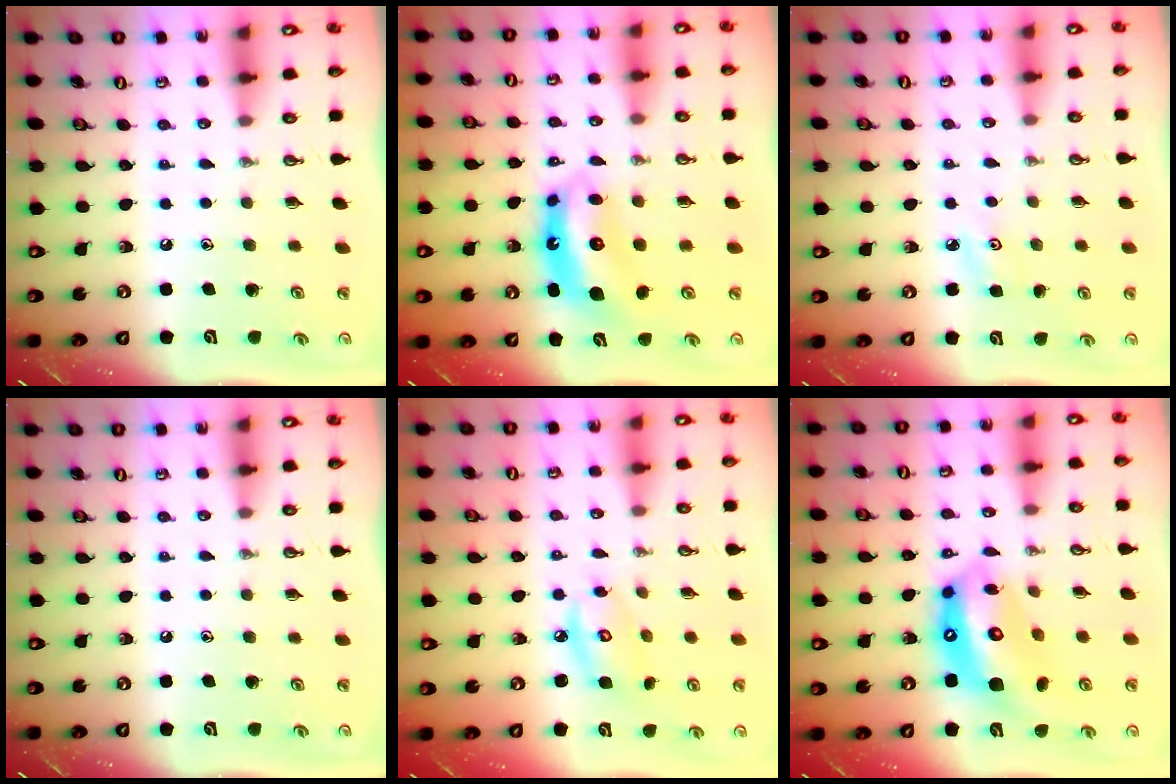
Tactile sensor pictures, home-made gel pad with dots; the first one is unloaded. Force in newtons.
{"total": 8.7, "press": 8.6, "slide": 1.3}
{"total": 3.1, "press": 3.1, "slide": 0.4}
{"total": 0.0}
{"total": 7.6, "press": 7.6, "slide": 0.4}
{"total": 17.3, "press": 17.2, "slide": 2.0}